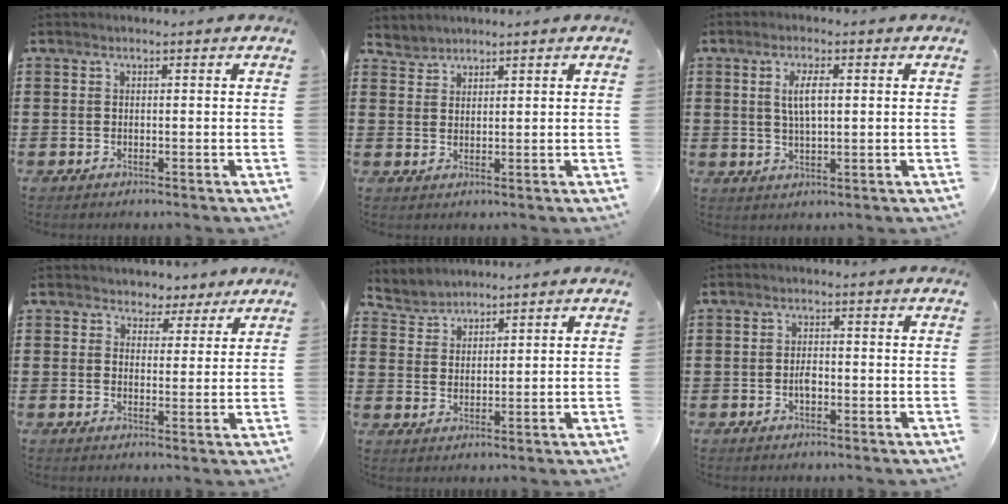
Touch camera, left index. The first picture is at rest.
{"total": 2.0, "force": [2.0, 0.4, -0.3], "torque": [0.000, 0.000, 0.041]}
{"total": 4.2, "force": [0.9, 1.4, 3.8], "torque": [-0.080, 0.008, 0.014]}
{"total": 3.7, "force": [3.0, 2.3, 0.1], "torque": [-0.012, -0.003, 0.053]}
{"total": 2.9, "force": [2.8, 0.7, -0.3], "torque": [-0.004, -0.004, 0.055]}
{"total": 2.1, "force": [-0.4, 0.9, 1.8], "torque": [-0.036, 0.001, -0.007]}